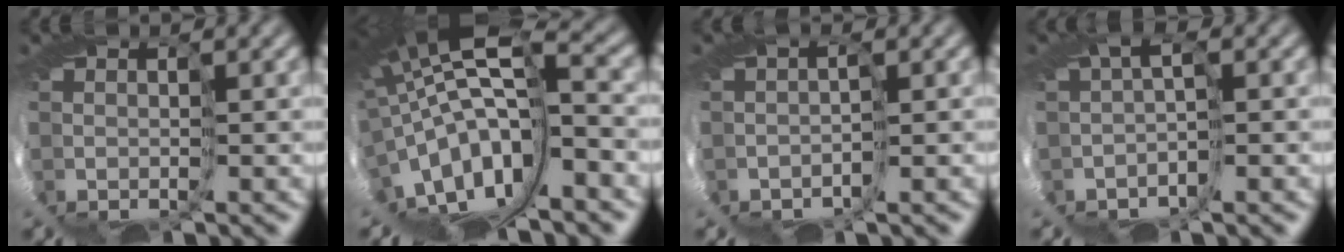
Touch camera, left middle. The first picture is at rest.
{"total": 11.7, "force": [-1.9, 4.8, 10.4], "torque": [-0.211, -0.005, -0.005]}
{"total": 1.6, "force": [-1.5, 0.5, 0.3], "torque": [-0.002, -0.008, -0.019]}
{"total": 1.4, "force": [-1.3, -0.2, 0.4], "torque": [-0.013, -0.006, -0.028]}